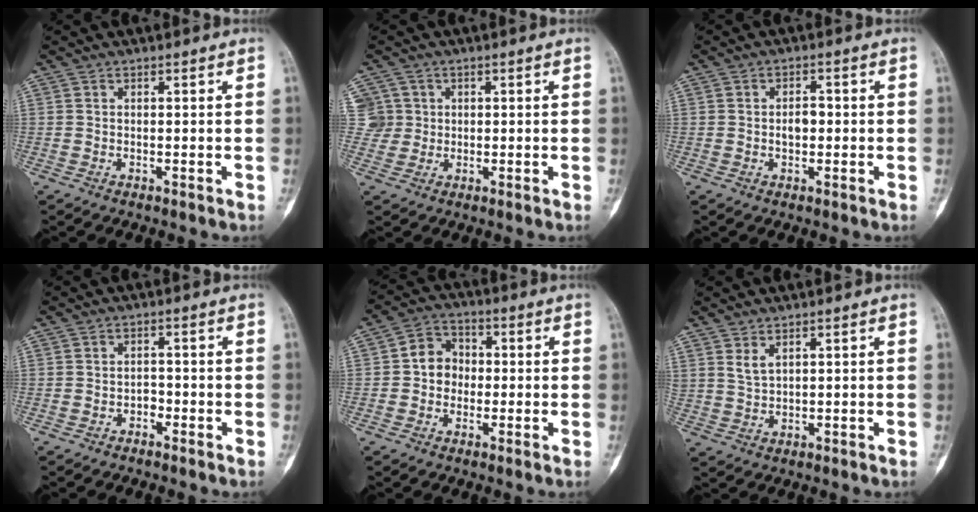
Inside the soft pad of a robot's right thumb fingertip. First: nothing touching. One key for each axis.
{"total": 4.7, "fx": 1.3, "fy": 4.6, "fz": 0.0, "tx": 0.028, "ty": 0.007, "tz": 0.023}
{"total": 2.7, "fx": -0.3, "fy": 1.7, "fz": 2.1, "tx": -0.024, "ty": 0.006, "tz": -0.007}
{"total": 1.6, "fx": -1.0, "fy": 1.1, "fz": 0.6, "tx": 0.001, "ty": 0.010, "tz": -0.021}
{"total": 6.4, "fx": -0.3, "fy": 5.6, "fz": 3.0, "tx": -0.019, "ty": 0.019, "tz": -0.020}
{"total": 2.5, "fx": 1.6, "fy": 1.0, "fz": 1.7, "tx": -0.035, "ty": -0.011, "tz": 0.040}